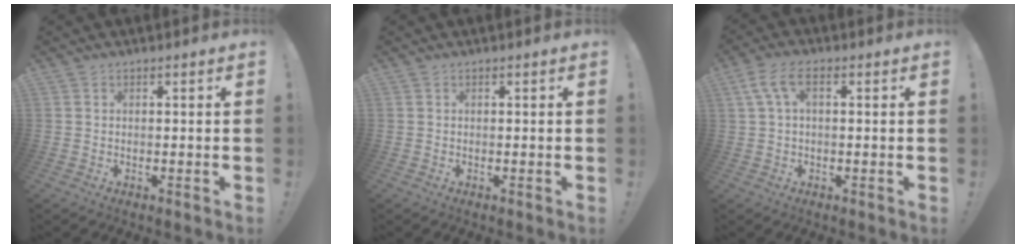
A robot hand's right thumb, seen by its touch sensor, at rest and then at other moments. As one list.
[{"total": 0.0}, {"total": 6.4, "force": [1.8, 3.1, 5.3], "torque": [-0.098, 0.003, 0.035]}]